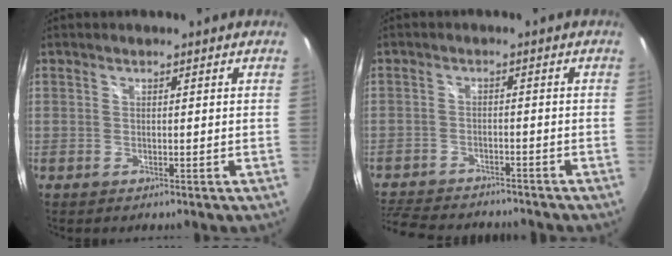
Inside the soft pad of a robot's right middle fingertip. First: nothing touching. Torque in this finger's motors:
{"motor_torque": [1.01, -1.13, 0.33, 0.09]}